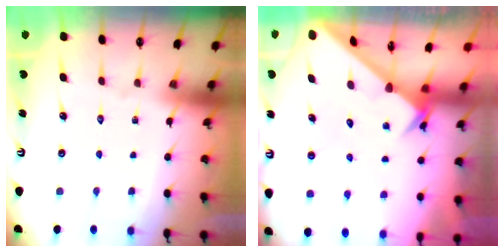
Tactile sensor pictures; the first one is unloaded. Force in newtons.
{"total": 2.5, "press": 2.5, "slide": 0.2}